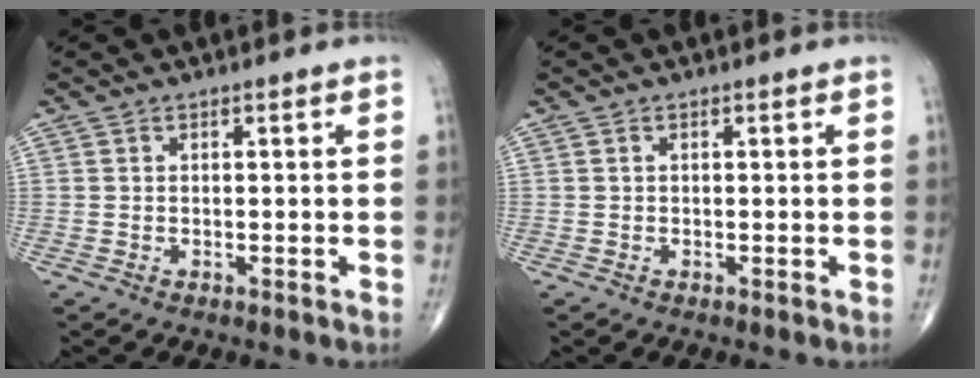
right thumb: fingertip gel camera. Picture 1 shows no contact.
{"total": 0.0}